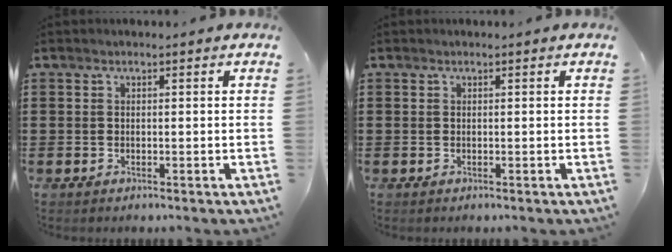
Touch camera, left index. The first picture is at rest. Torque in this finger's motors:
{"motor_torque": [0.00, 0.00, 0.00, 0.01]}